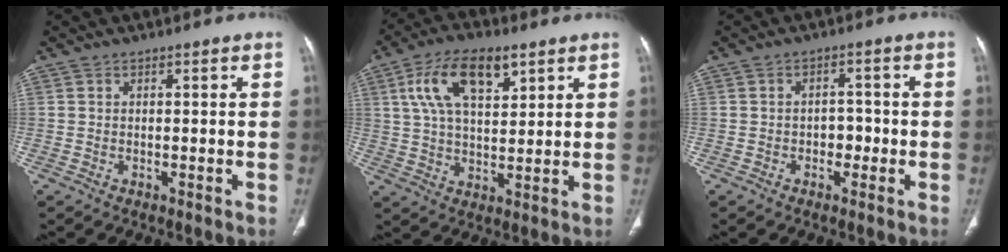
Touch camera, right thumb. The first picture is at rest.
{"total": 13.1, "force": [5.9, 6.3, 9.9], "torque": [-0.166, -0.005, 0.107]}
{"total": 3.1, "force": [-0.9, 2.3, 1.9], "torque": [-0.003, 0.011, -0.018]}